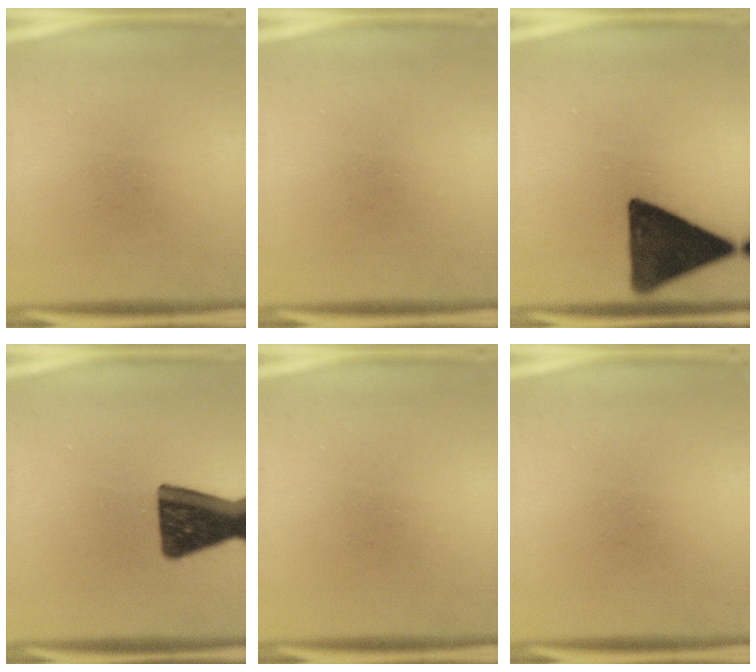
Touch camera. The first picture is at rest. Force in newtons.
{"total": 0.0}
{"total": 15.8}
{"total": 14.9}
{"total": 0.0}
{"total": 0.0}